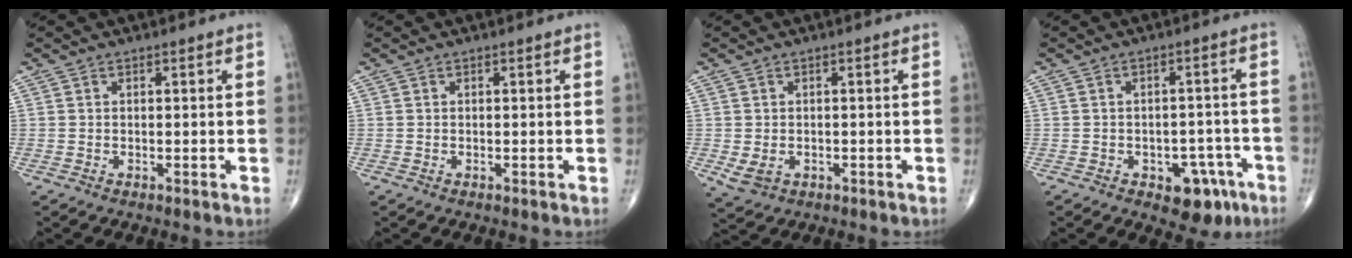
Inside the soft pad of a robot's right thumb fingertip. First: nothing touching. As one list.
[{"total": 0.0}, {"total": 3.3, "force": [-0.7, 2.6, 1.9], "torque": [-0.033, -0.003, -0.001]}, {"total": 8.0, "force": [-4.1, 4.9, 4.8], "torque": [-0.027, 0.028, -0.046]}]